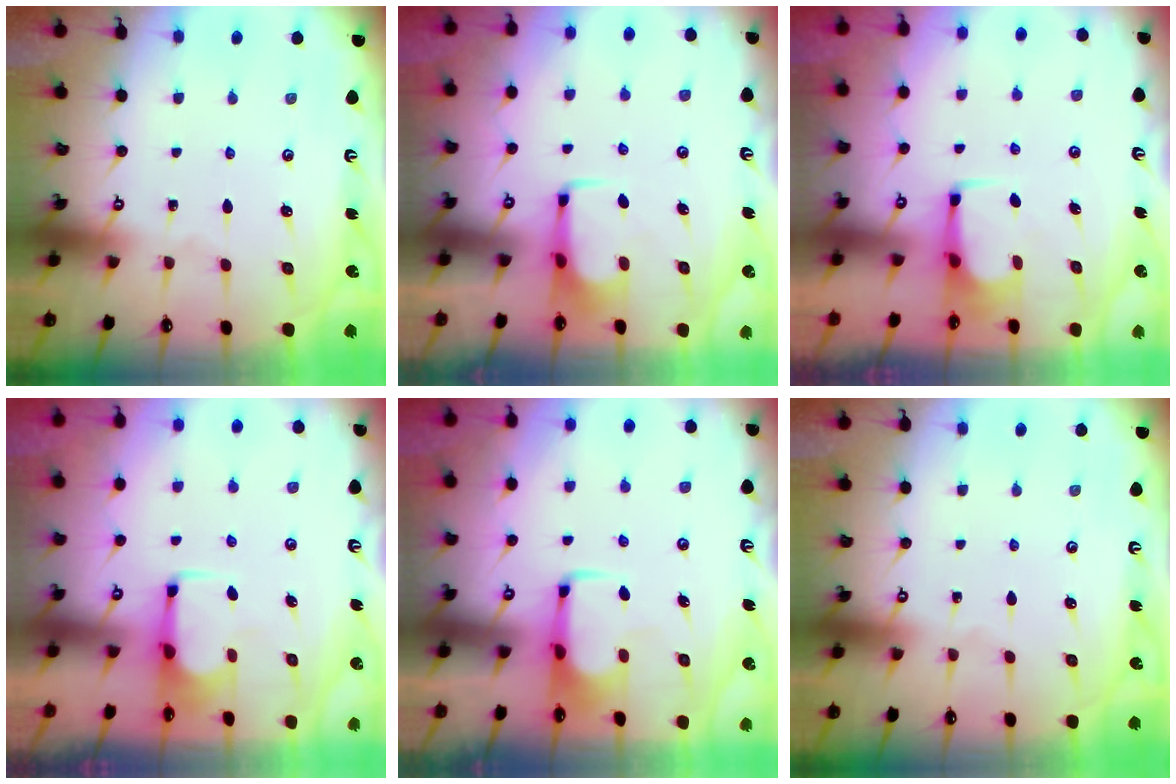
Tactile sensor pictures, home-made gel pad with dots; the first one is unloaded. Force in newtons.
{"total": 1.6, "press": 1.5, "slide": 0.5}
{"total": 2.5, "press": 2.4, "slide": 0.4}
{"total": 1.9, "press": 1.7, "slide": 0.8}
{"total": 2.0, "press": 2.0, "slide": 0.4}
{"total": 0.0}